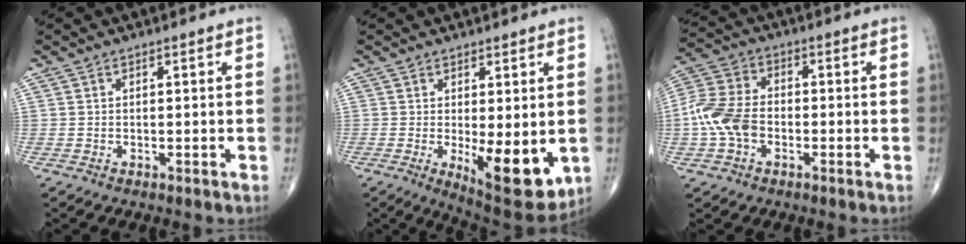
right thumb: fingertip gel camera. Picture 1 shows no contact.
{"total": 11.8, "force": [-1.8, 4.3, 10.8], "torque": [-0.138, -0.029, -0.011]}
{"total": 10.5, "force": [-2.3, 7.2, 7.3], "torque": [-0.154, 0.026, -0.054]}